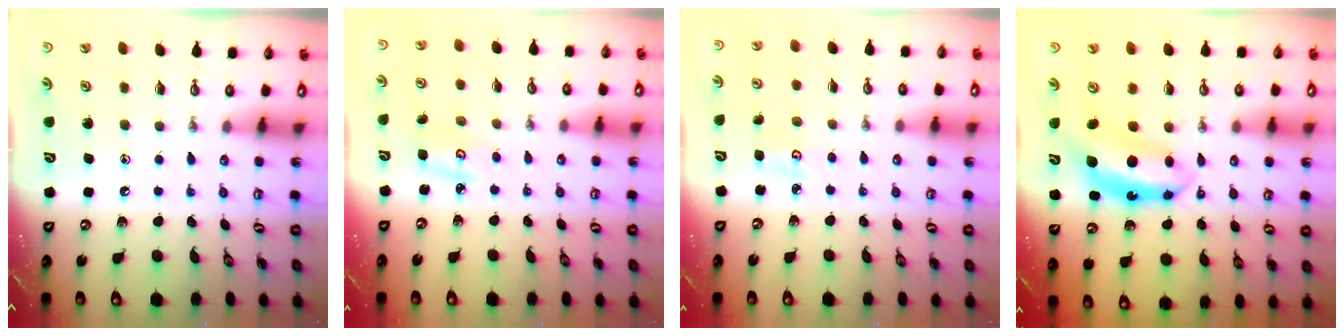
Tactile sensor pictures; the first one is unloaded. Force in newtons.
{"total": 3.7, "press": 3.6, "slide": 0.4}
{"total": 3.1, "press": 3.1, "slide": 0.3}
{"total": 7.6, "press": 7.6, "slide": 0.8}